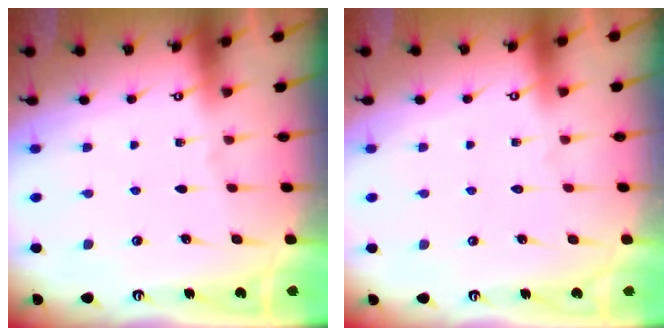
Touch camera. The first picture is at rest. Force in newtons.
{"total": 1.8, "press": 1.8, "slide": 0.1}